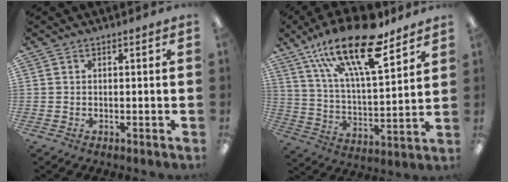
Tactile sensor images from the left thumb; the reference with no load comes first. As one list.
[{"total": 23.2, "force": [15.4, 7.8, 15.4], "torque": [-0.263, -0.083, 0.261]}]